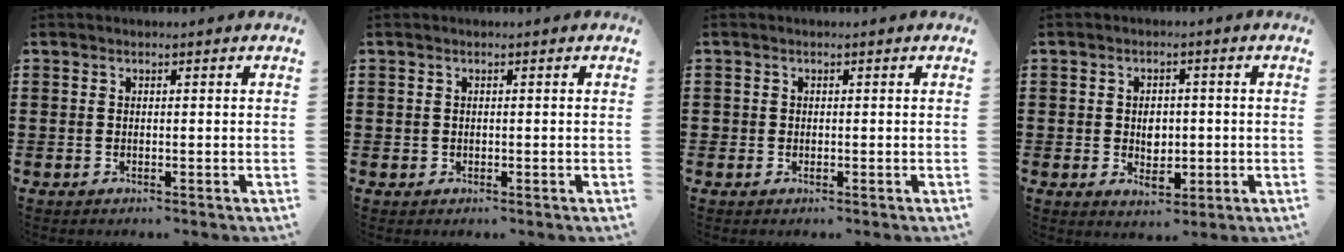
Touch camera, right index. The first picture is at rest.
{"total": 0.5, "force": [0.1, 0.5, 0.1], "torque": [-0.003, 0.004, 0.002]}
{"total": 0.7, "force": [-0.1, 0.7, 0.1], "torque": [-0.004, 0.004, -0.004]}
{"total": 3.9, "force": [-0.2, 2.8, 2.7], "torque": [-0.042, 0.001, -0.009]}